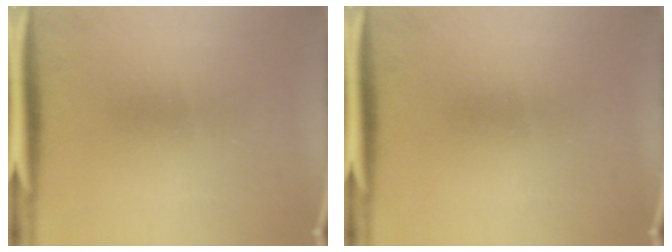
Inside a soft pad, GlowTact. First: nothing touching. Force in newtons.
{"total": 0.0}